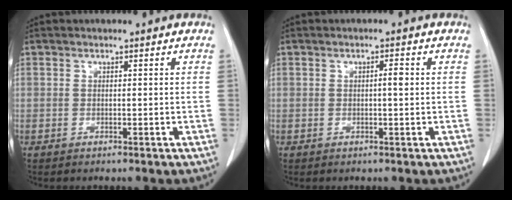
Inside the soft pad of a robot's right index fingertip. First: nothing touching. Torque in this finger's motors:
{"motor_torque": [0.10, -0.02, 0.02, 0.02]}